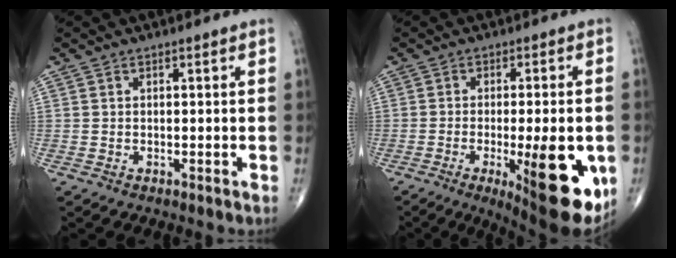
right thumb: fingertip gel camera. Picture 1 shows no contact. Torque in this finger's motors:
{"motor_torque": [0.76, 2.27, 1.01, 0.70, 0.27]}